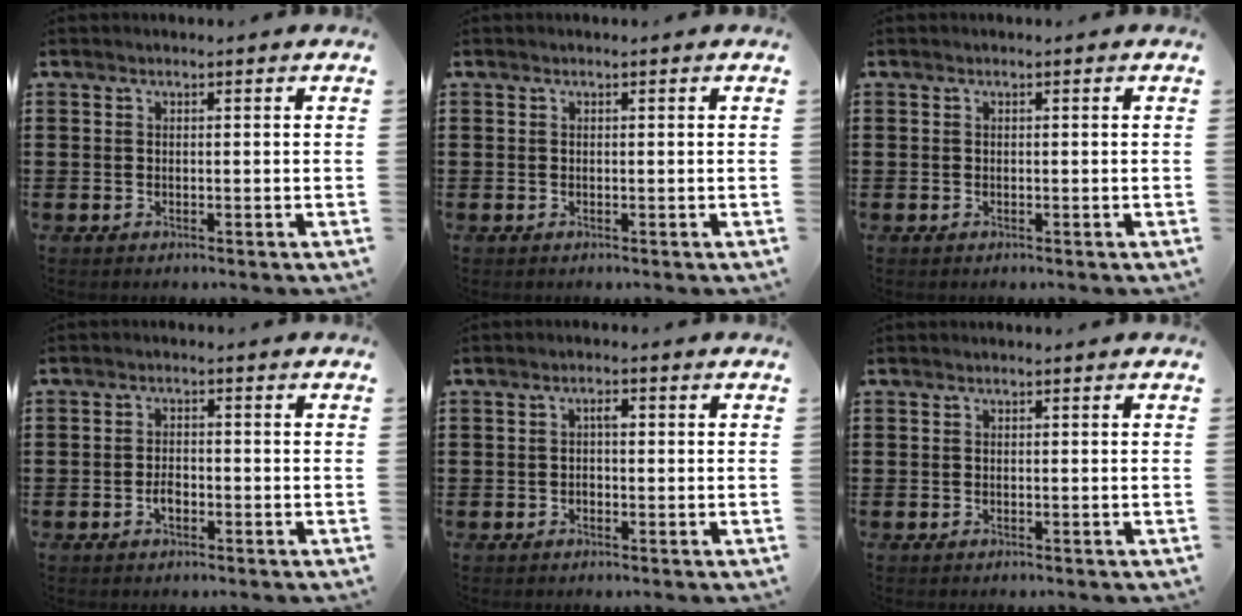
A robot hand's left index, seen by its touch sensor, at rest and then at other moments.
{"total": 0.0}
{"total": 0.0}
{"total": 2.0, "force": [-0.7, 1.0, 1.6], "torque": [-0.032, 0.001, -0.014]}
{"total": 1.6, "force": [0.1, 0.7, 1.4], "torque": [-0.029, 0.004, 0.000]}
{"total": 0.0}